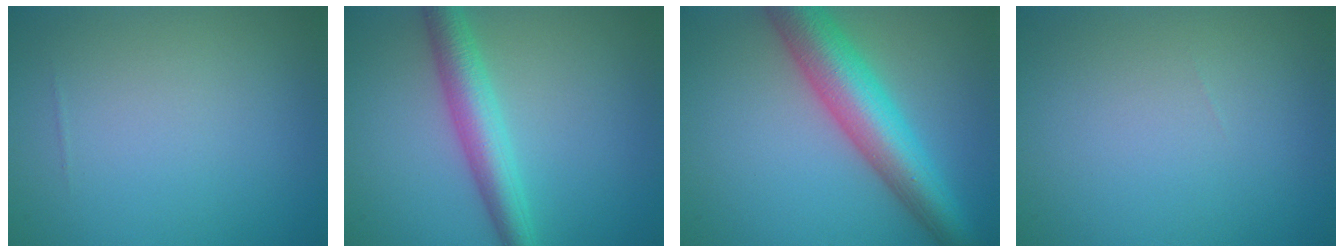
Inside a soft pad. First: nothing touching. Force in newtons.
{"total": 4.4, "press": 4.4, "slide": 0.1}
{"total": 7.7, "press": 7.7, "slide": 0.4}
{"total": 0.0}